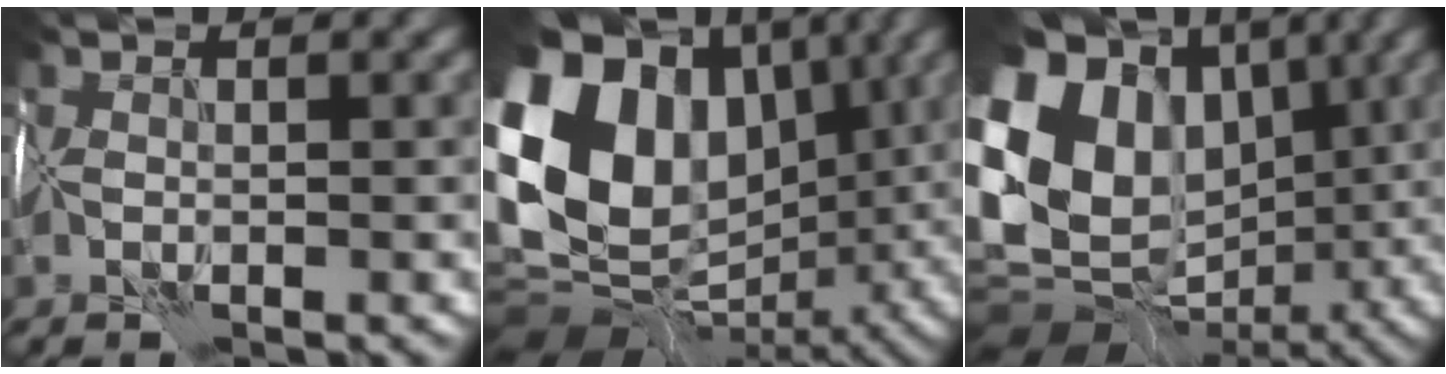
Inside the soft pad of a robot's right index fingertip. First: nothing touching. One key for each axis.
{"total": 14.2, "fx": 3.0, "fy": 10.9, "fz": 8.6, "tx": -0.164, "ty": 0.018, "tz": 0.047}
{"total": 15.1, "fx": 1.8, "fy": 12.2, "fz": 8.8, "tx": -0.177, "ty": 0.010, "tz": 0.052}